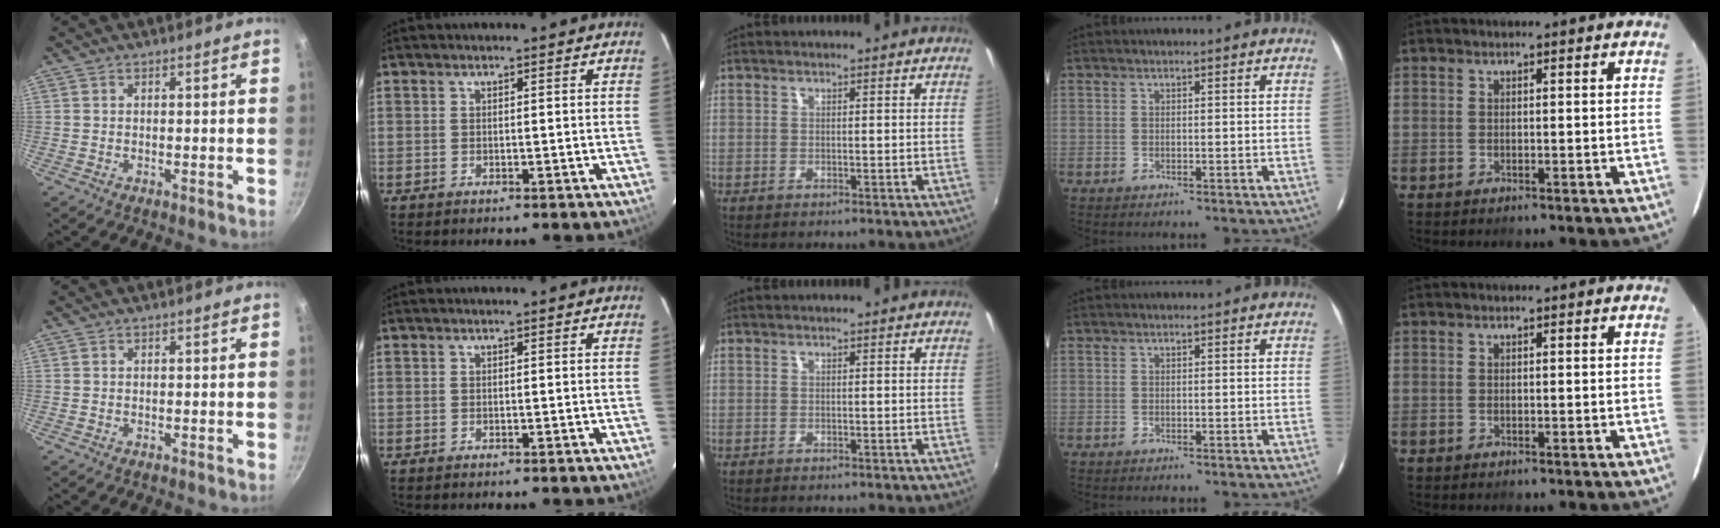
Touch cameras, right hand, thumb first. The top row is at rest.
{}